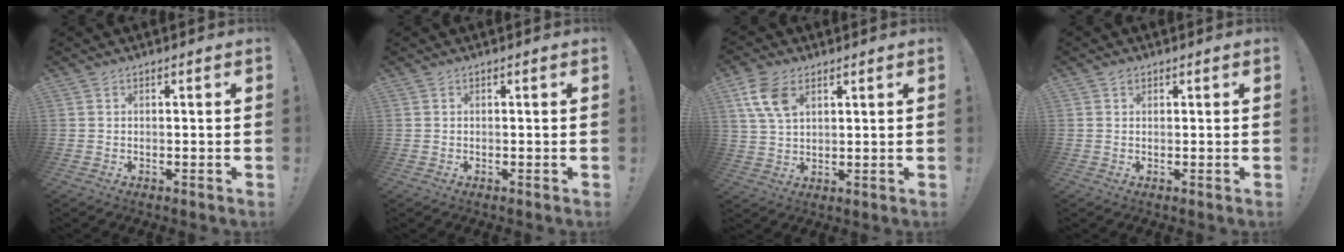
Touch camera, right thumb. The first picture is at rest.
{"total": 0.0}
{"total": 9.1, "force": [4.3, 5.3, 6.0], "torque": [-0.122, -0.012, 0.083]}
{"total": 0.8, "force": [0.5, 0.6, 0.1], "torque": [0.011, -0.004, 0.006]}